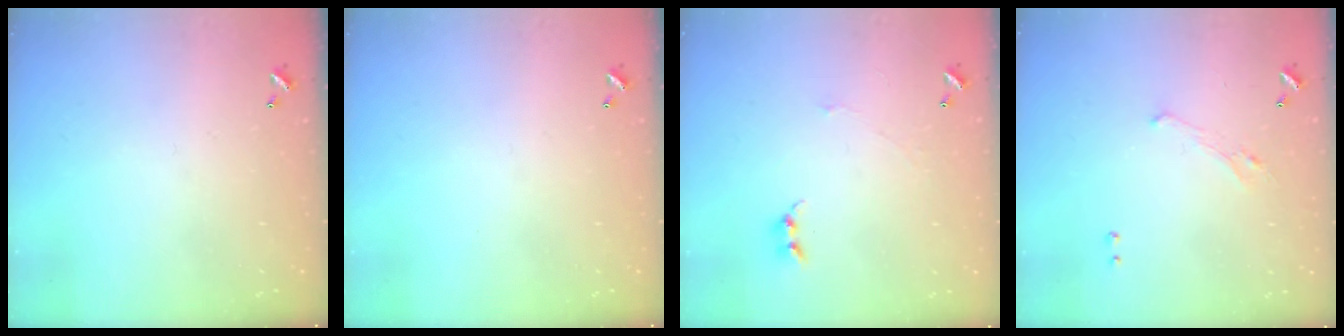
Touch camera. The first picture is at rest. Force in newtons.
{"total": 0.0}
{"total": 1.3, "press": 1.2, "slide": 0.3}
{"total": 0.8, "press": 0.3, "slide": 0.7}